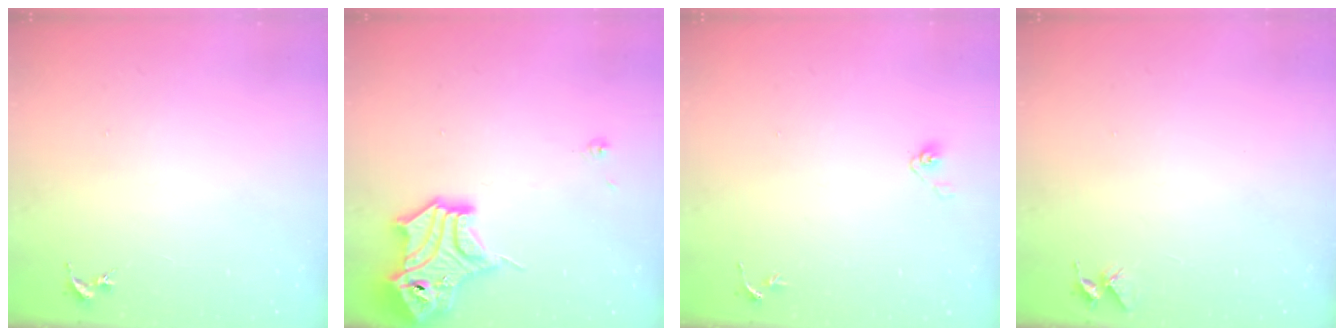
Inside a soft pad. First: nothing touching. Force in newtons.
{"total": 15.5, "press": 15.4, "slide": 1.8}
{"total": 3.9, "press": 3.3, "slide": 2.0}
{"total": 4.0, "press": 4.0, "slide": 0.3}